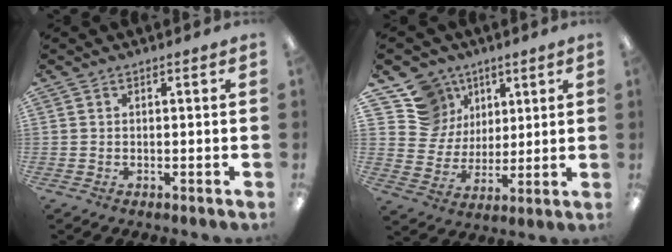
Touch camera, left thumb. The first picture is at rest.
{"total": 13.1, "force": [7.1, 10.9, 2.1], "torque": [-0.057, -0.043, 0.146]}